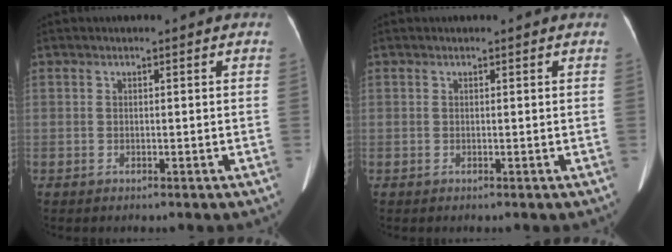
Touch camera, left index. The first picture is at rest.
{"total": 1.1, "force": [1.0, 0.0, 0.4], "torque": [-0.005, -0.007, 0.006]}